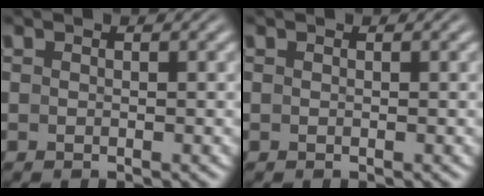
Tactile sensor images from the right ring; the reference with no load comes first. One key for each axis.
{"total": 0.0}